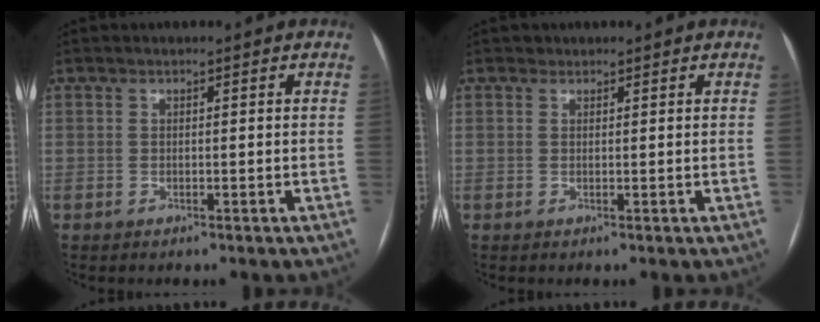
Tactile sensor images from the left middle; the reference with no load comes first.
{"total": 0.6, "force": [0.5, 0.3, -0.1], "torque": [0.002, 0.000, 0.007]}